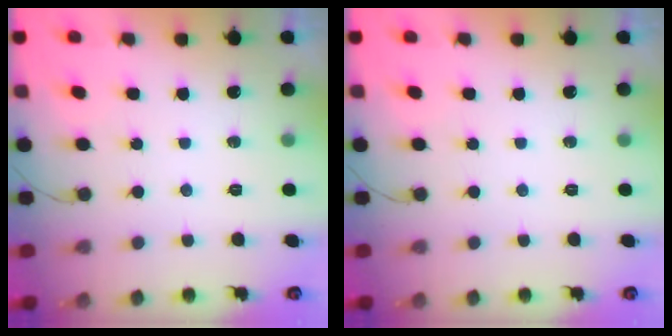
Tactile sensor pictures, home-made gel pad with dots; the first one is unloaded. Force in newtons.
{"total": 0.0}